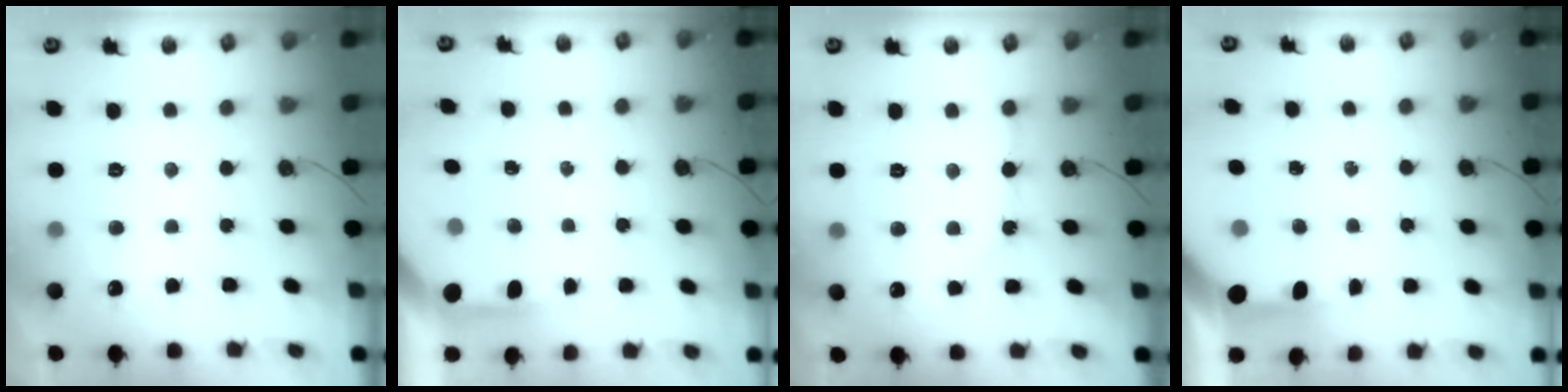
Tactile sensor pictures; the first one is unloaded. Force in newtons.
{"total": 3.9, "press": 3.9, "slide": 0.3}
{"total": 2.2, "press": 2.2, "slide": 0.3}
{"total": 5.3, "press": 5.3, "slide": 0.5}